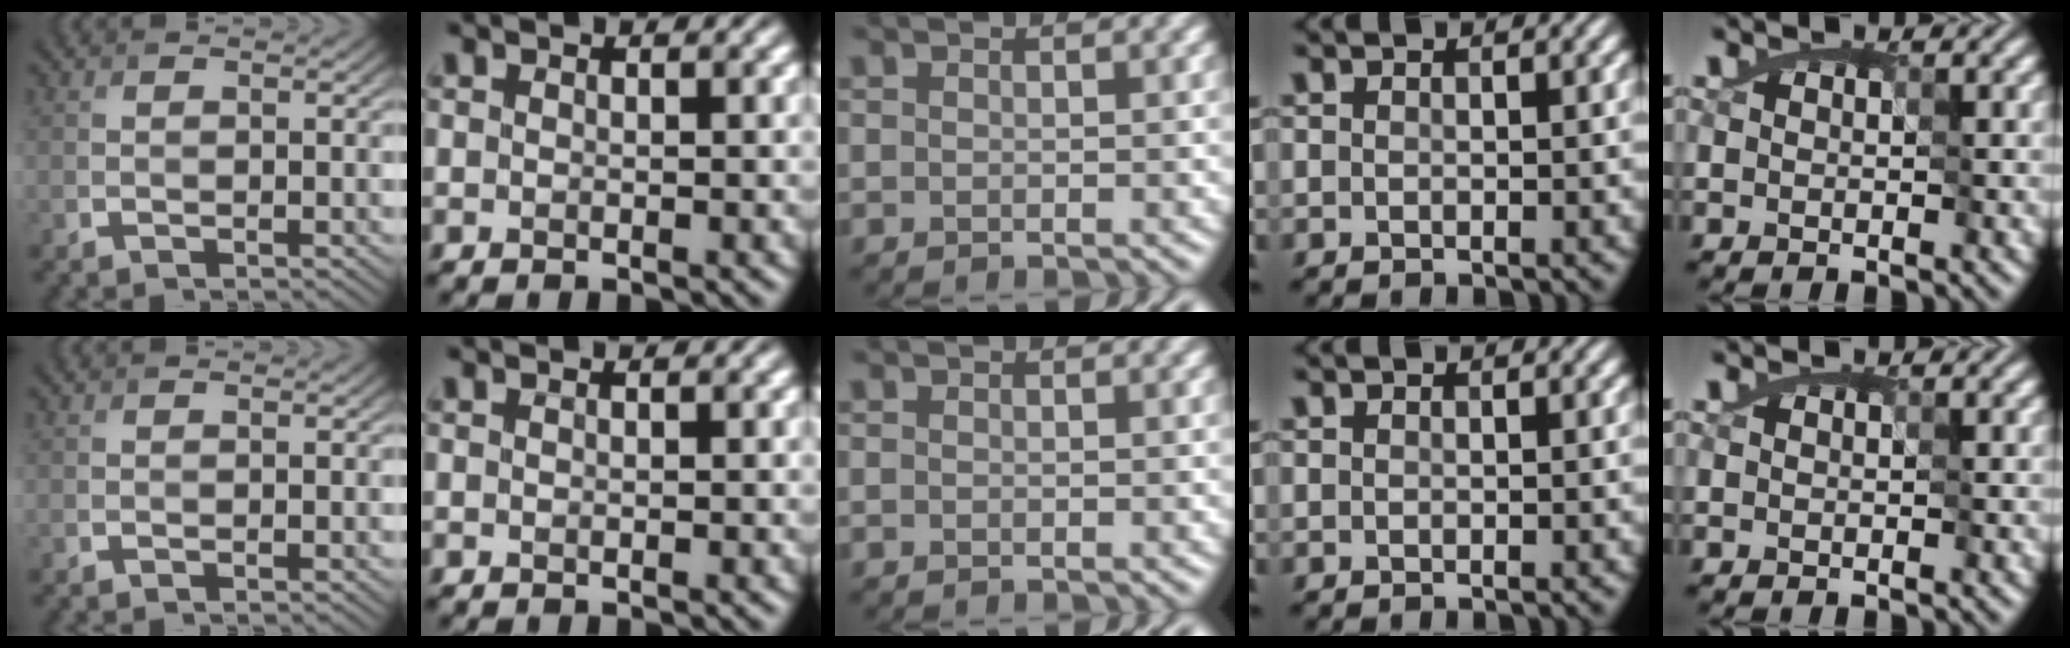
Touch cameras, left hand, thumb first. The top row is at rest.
{"middle": {"total": 0.8, "force": [-0.7, -0.2, -0.4], "torque": [0.006, 0.000, -0.009]}}